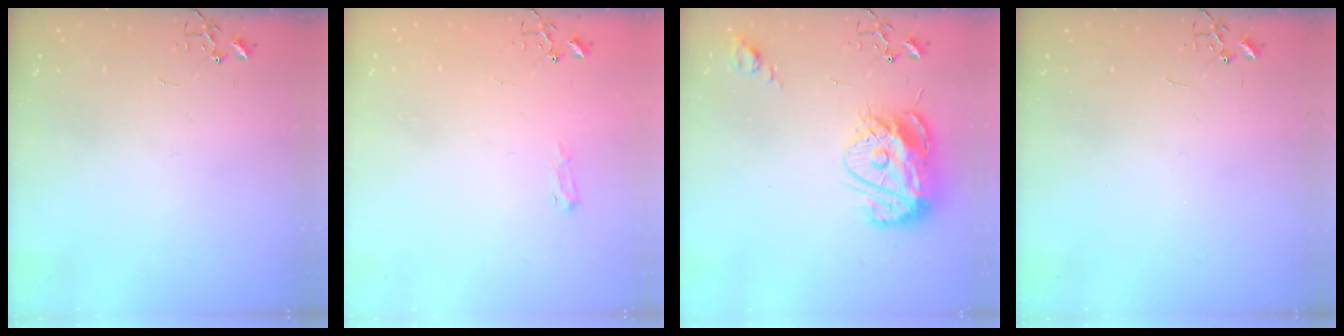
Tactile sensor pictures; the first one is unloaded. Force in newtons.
{"total": 6.3, "press": 6.3, "slide": 0.8}
{"total": 15.6, "press": 15.5, "slide": 1.4}
{"total": 0.0}